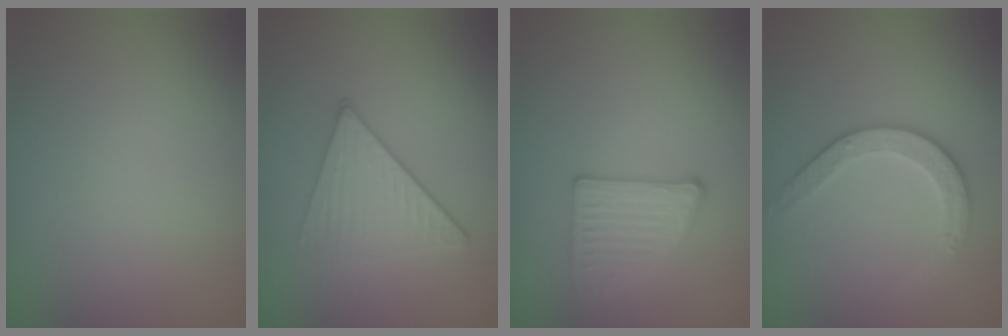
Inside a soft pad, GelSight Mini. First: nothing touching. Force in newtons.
{"total": 3.4, "press": 2.9, "slide": 1.8}
{"total": 2.8, "press": 2.7, "slide": 0.6}
{"total": 2.9, "press": 2.7, "slide": 1.1}